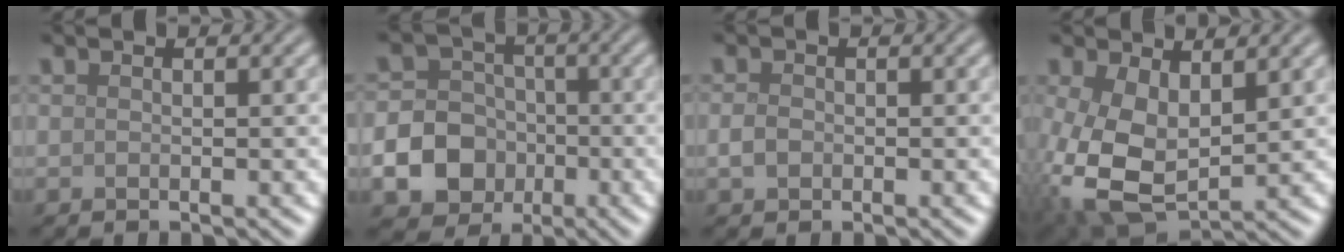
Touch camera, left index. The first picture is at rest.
{"total": 12.9, "force": [-4.2, 11.8, 3.3], "torque": [-0.094, -0.039, -0.088]}
{"total": 1.4, "force": [-0.3, 1.0, 0.8], "torque": [-0.018, -0.001, -0.008]}
{"total": 7.7, "force": [-0.3, 4.7, 6.1], "torque": [-0.152, -0.016, 0.004]}